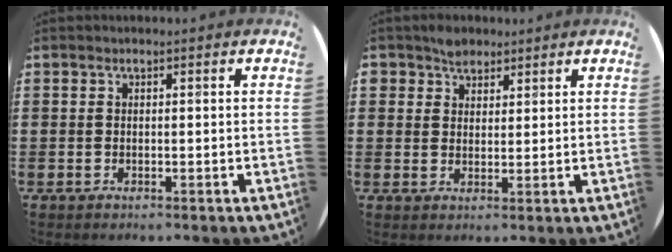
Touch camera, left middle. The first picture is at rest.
{"total": 2.9, "force": [2.4, 1.7, 0.1], "torque": [0.000, 0.002, 0.046]}